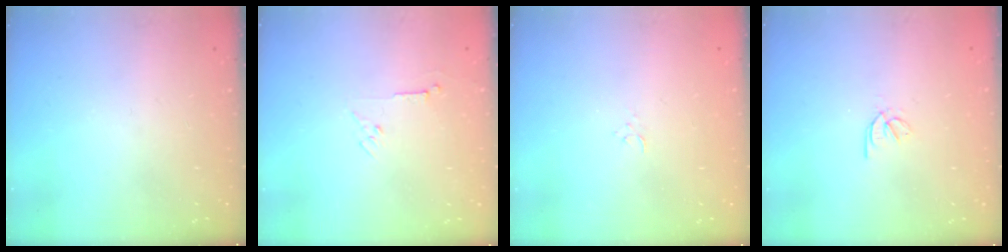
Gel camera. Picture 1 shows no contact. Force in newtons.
{"total": 3.5, "press": 3.4, "slide": 0.7}
{"total": 2.4, "press": 2.4, "slide": 0.3}
{"total": 2.3, "press": 2.2, "slide": 0.5}